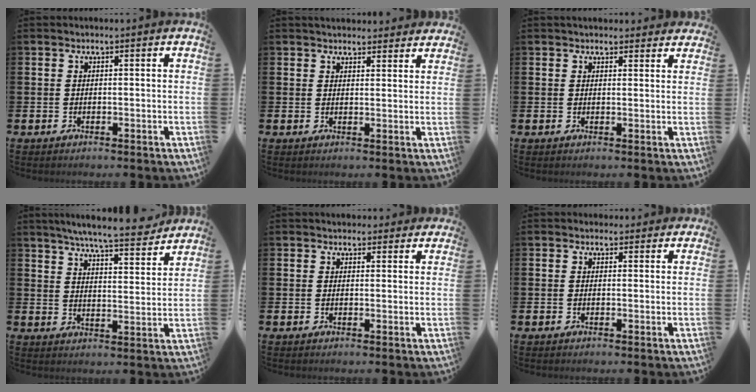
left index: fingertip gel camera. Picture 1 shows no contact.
{"total": 3.1, "force": [3.0, 0.8, 0.0], "torque": [0.002, -0.016, 0.053]}
{"total": 2.1, "force": [2.0, 0.8, 0.0], "torque": [0.004, -0.005, 0.035]}
{"total": 7.3, "force": [6.9, 0.4, 2.4], "torque": [-0.046, -0.048, 0.116]}
{"total": 2.3, "force": [2.1, 1.0, -0.1], "torque": [0.013, -0.008, 0.035]}
{"total": 1.3, "force": [1.0, 0.9, -0.1], "torque": [0.014, 0.002, 0.015]}